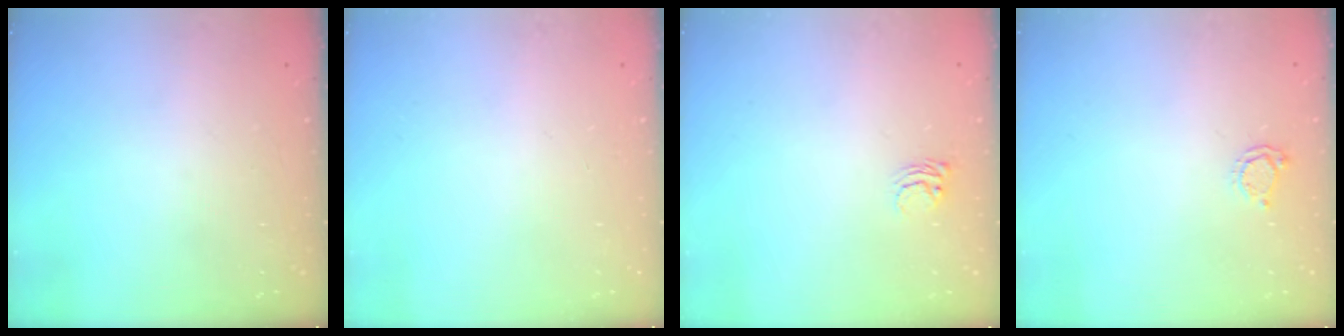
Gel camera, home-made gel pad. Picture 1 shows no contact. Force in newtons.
{"total": 0.0}
{"total": 3.7, "press": 3.7, "slide": 0.2}
{"total": 4.2, "press": 4.2, "slide": 0.4}